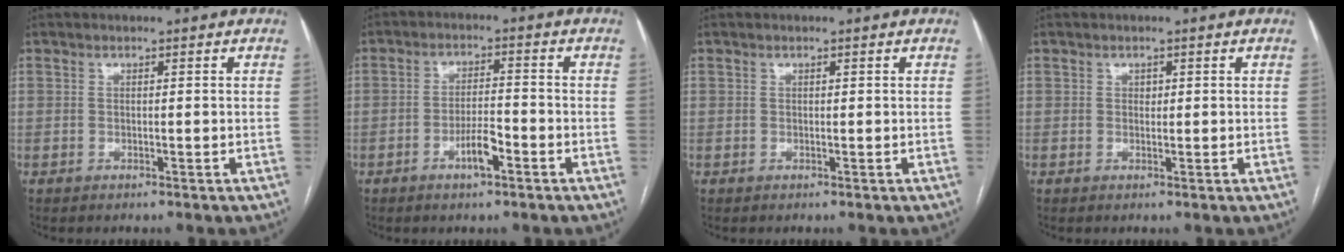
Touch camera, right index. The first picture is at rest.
{"total": 4.6, "force": [-2.4, 1.0, 3.8], "torque": [-0.071, 0.002, -0.043]}
{"total": 0.0}
{"total": 0.8, "force": [0.2, 0.6, 0.4], "torque": [-0.004, 0.002, 0.005]}